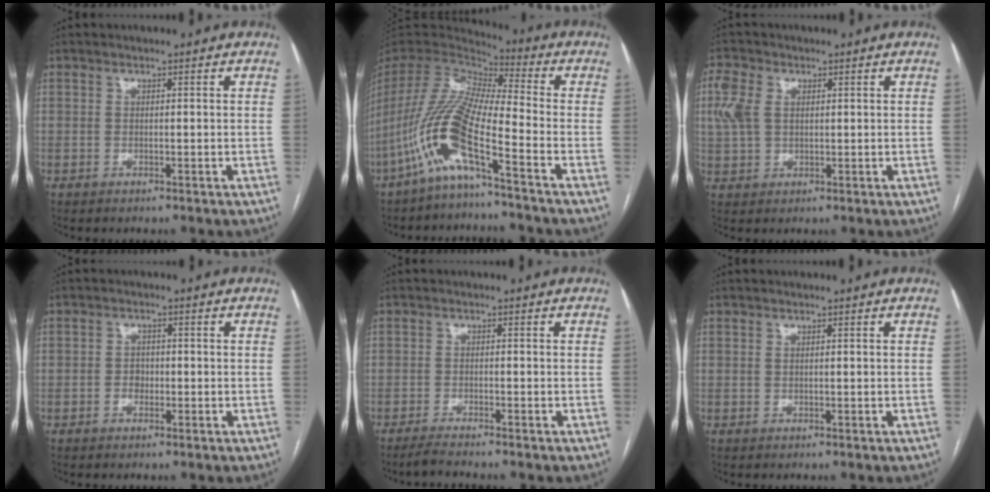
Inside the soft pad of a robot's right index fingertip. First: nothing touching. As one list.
[{"total": 13.3, "force": [-6.6, 0.6, 11.5], "torque": [-0.247, -0.007, -0.135]}, {"total": 5.5, "force": [1.9, 3.8, 3.5], "torque": [-0.117, 0.019, 0.036]}, {"total": 1.5, "force": [-0.4, 1.3, 0.7], "torque": [-0.010, 0.007, -0.006]}, {"total": 2.7, "force": [-2.5, -0.6, 0.9], "torque": [-0.024, -0.010, -0.048]}, {"total": 0.0}]